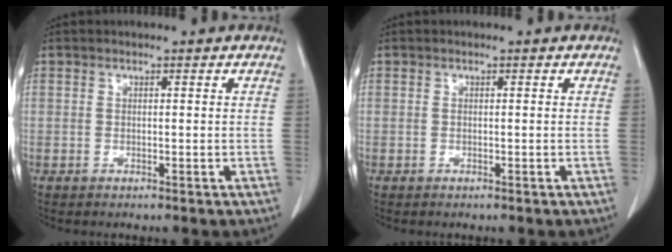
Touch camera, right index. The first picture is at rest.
{"total": 0.0}